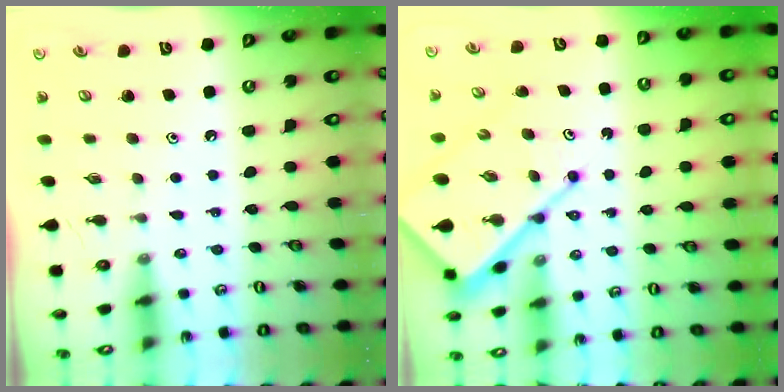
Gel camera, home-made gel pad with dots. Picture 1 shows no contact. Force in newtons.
{"total": 14.1, "press": 14.0, "slide": 1.3}